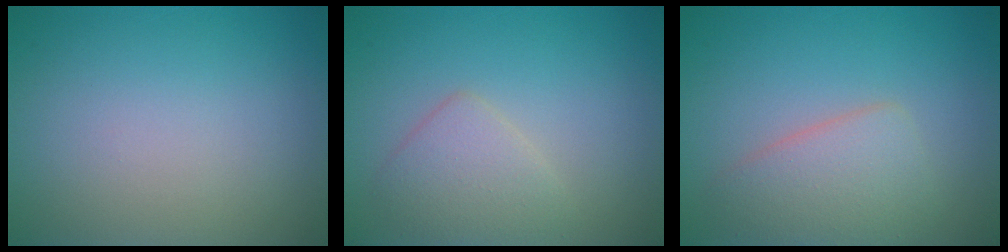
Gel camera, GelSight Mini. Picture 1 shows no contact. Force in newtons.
{"total": 2.7, "press": 2.7, "slide": 0.2}
{"total": 3.6, "press": 3.6, "slide": 0.3}